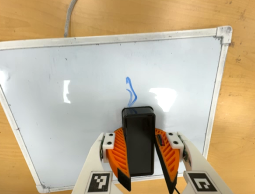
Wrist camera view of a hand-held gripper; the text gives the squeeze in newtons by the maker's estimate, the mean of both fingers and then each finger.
{"total": 11.9, "left": 13.3, "right": 10.4}